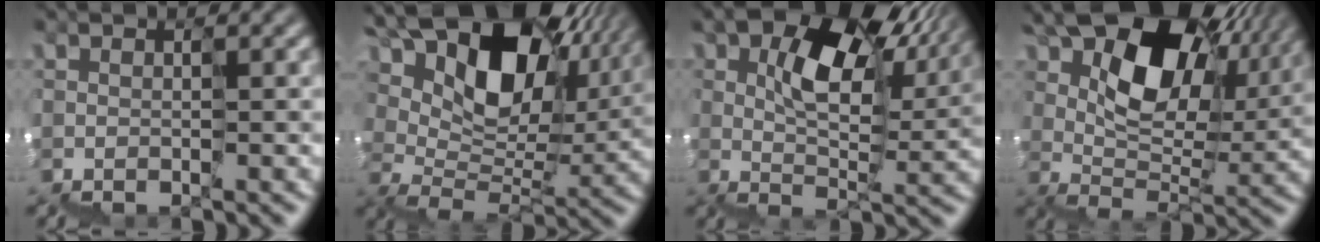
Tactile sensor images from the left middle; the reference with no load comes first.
{"total": 13.7, "force": [8.8, 7.3, 7.5], "torque": [-0.148, 0.023, 0.158]}
{"total": 8.4, "force": [4.6, 3.9, 5.7], "torque": [-0.095, 0.016, 0.073]}
{"total": 12.0, "force": [7.1, 6.2, 7.4], "torque": [-0.120, 0.022, 0.119]}